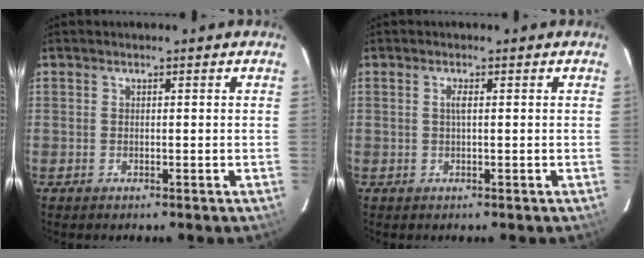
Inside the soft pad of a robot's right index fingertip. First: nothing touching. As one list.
[{"total": 1.1, "force": [0.1, 0.0, 1.1], "torque": [-0.023, 0.001, 0.001]}]